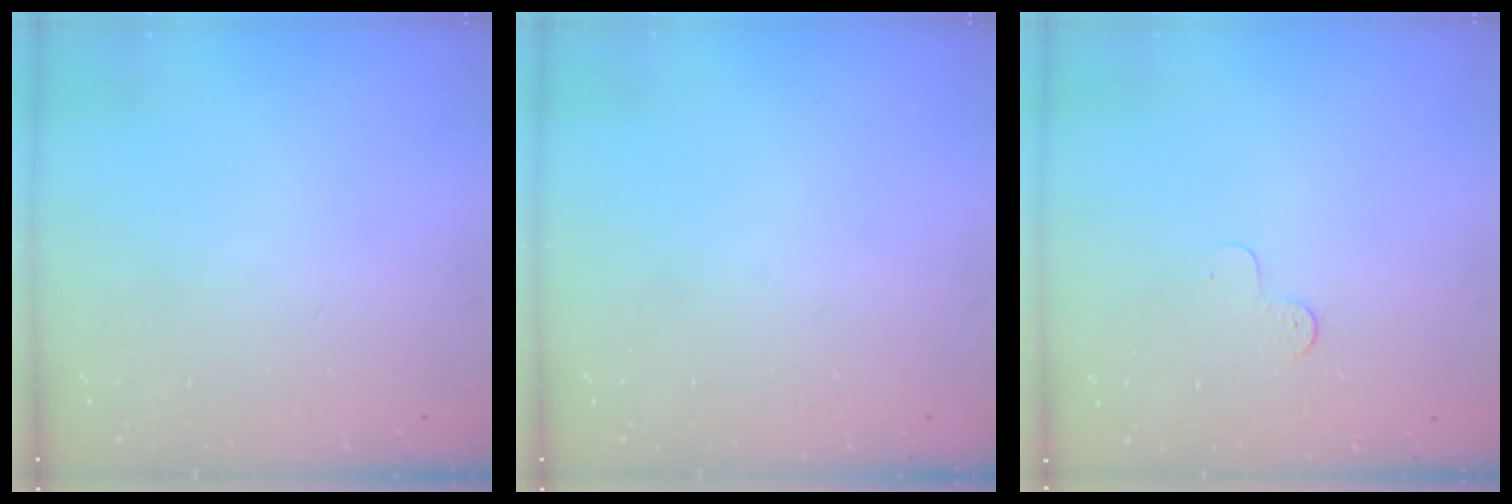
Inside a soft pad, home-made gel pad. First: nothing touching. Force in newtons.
{"total": 0.0}
{"total": 3.6, "press": 3.5, "slide": 0.3}